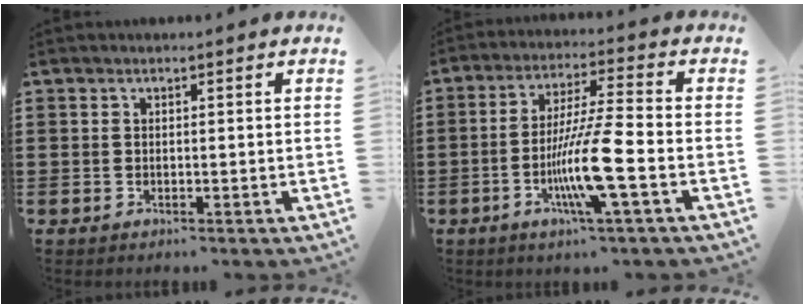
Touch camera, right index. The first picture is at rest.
{"total": 10.7, "force": [-3.8, 0.2, 10.0], "torque": [-0.199, -0.015, -0.076]}